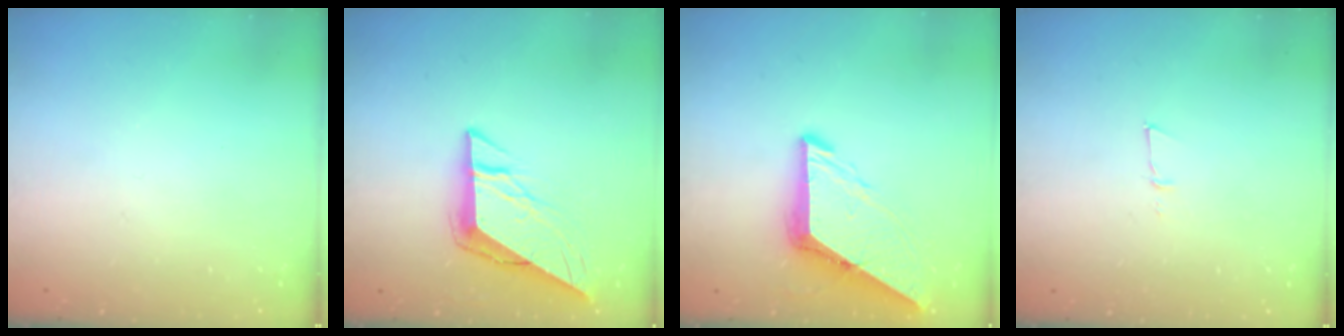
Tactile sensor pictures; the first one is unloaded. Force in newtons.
{"total": 9.4, "press": 9.3, "slide": 0.7}
{"total": 9.5, "press": 9.5, "slide": 1.1}
{"total": 3.9, "press": 3.8, "slide": 0.9}